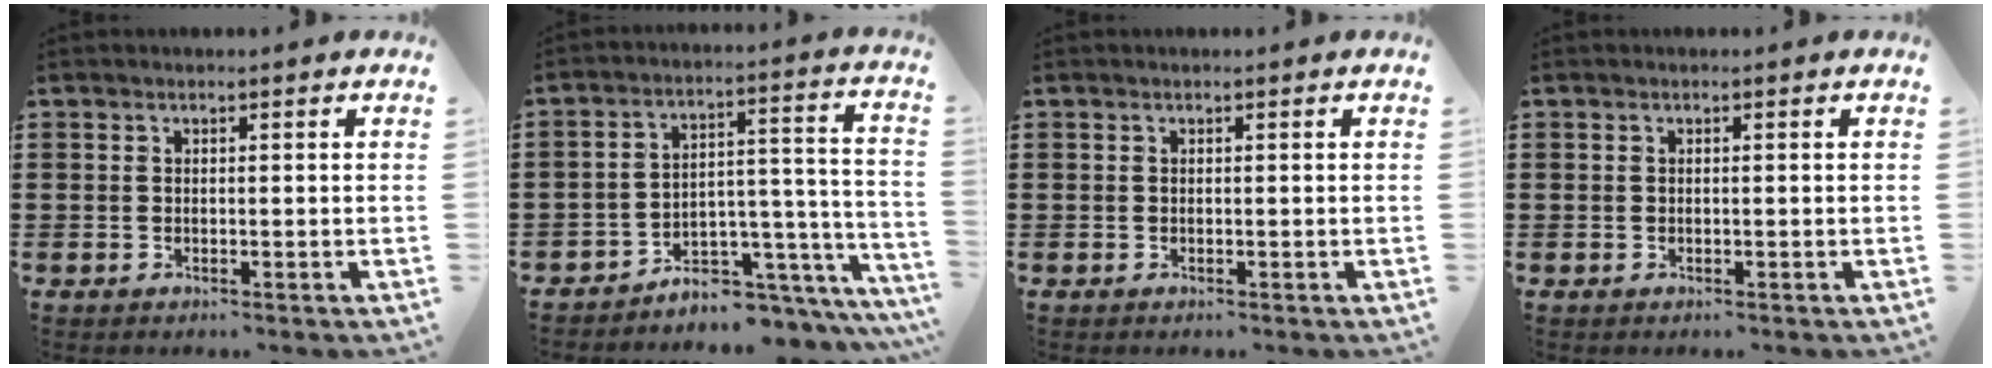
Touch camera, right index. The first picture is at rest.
{"total": 4.9, "force": [-4.2, 2.1, 1.4], "torque": [-0.028, 0.000, -0.081]}
{"total": 0.0}
{"total": 0.0}